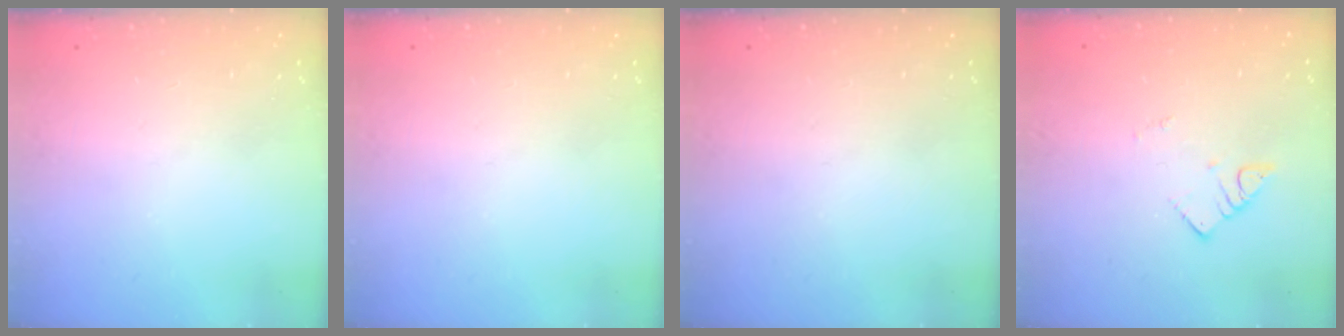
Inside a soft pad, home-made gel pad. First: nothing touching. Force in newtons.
{"total": 0.0}
{"total": 0.0}
{"total": 2.6, "press": 2.6, "slide": 0.1}